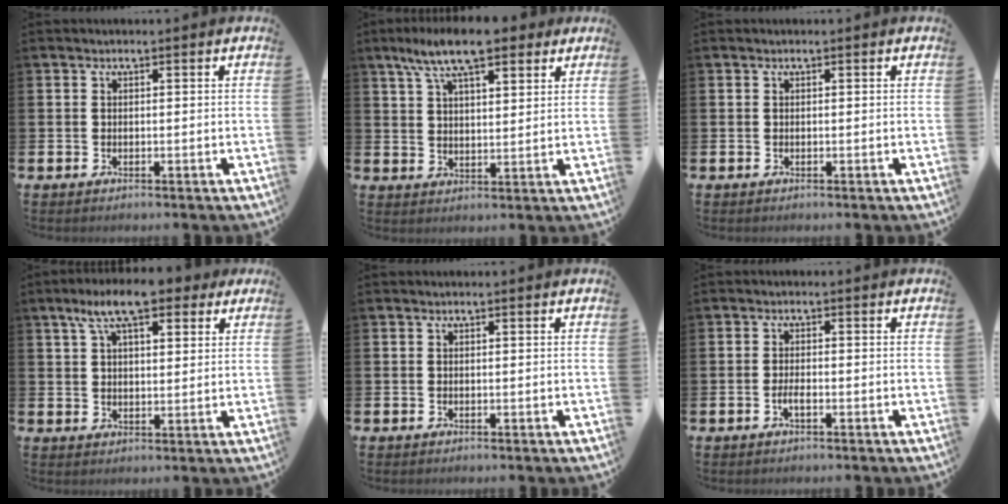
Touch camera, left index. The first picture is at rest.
{"total": 9.5, "force": [7.6, 2.6, 5.1], "torque": [-0.108, -0.016, 0.138]}
{"total": 0.0}
{"total": 8.9, "force": [6.6, 3.1, 5.1], "torque": [-0.098, -0.011, 0.117]}
{"total": 0.0}
{"total": 1.4, "force": [-0.7, 0.4, 1.2], "torque": [-0.031, 0.002, -0.011]}